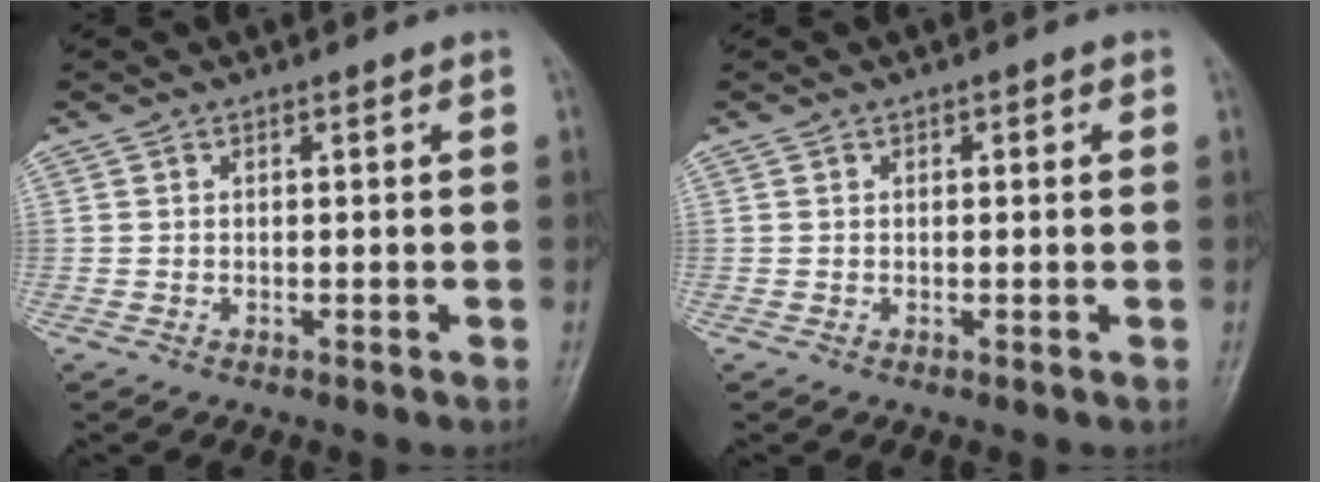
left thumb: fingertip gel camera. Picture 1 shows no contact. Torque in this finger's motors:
{"motor_torque": [0.13, 0.01, -0.03, -0.08, -0.01]}